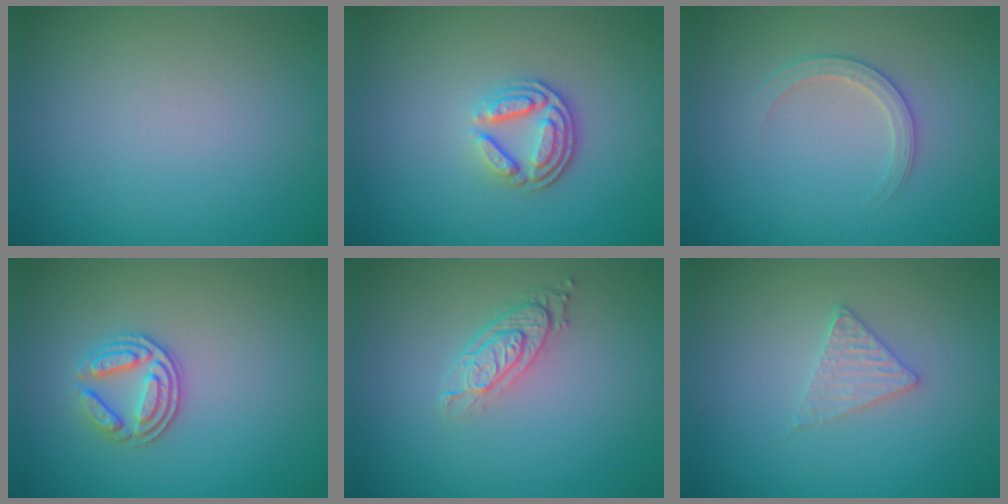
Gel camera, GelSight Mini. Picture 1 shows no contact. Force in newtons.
{"total": 3.7, "press": 2.8, "slide": 2.5}
{"total": 1.9, "press": 1.9, "slide": 0.2}
{"total": 3.0, "press": 2.5, "slide": 1.6}
{"total": 3.2, "press": 2.3, "slide": 2.2}
{"total": 1.8, "press": 1.8, "slide": 0.3}